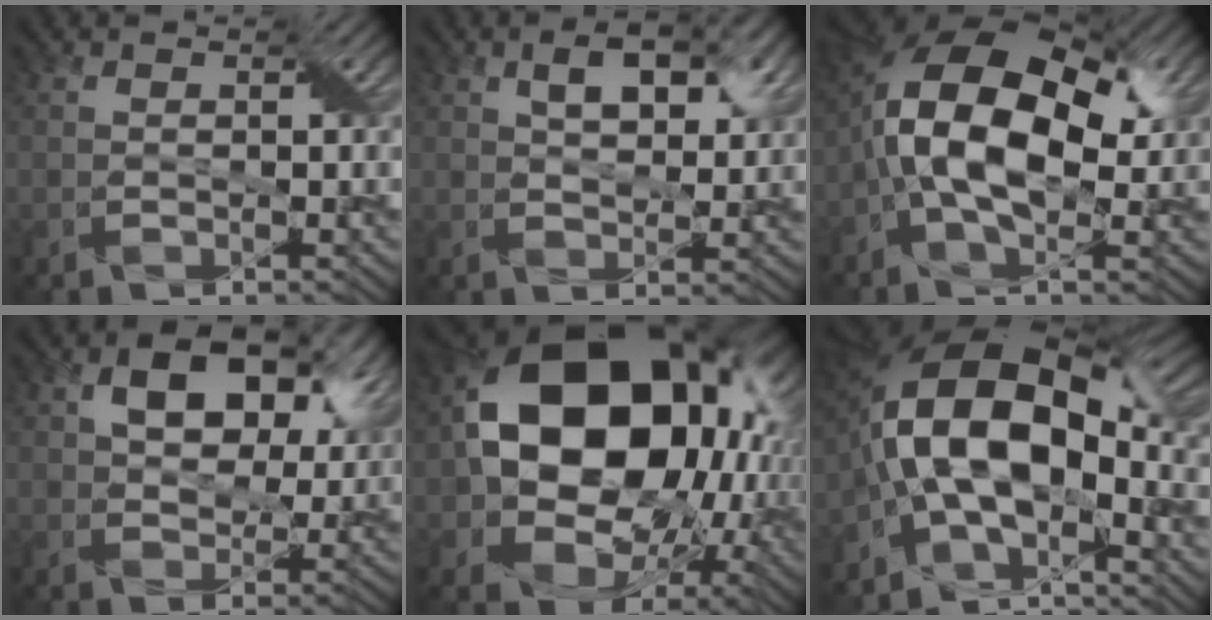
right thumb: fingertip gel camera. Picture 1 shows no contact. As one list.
[{"total": 5.9, "force": [2.8, 2.6, 4.4], "torque": [-0.080, 0.000, 0.046]}, {"total": 14.3, "force": [0.8, 7.2, 12.3], "torque": [-0.229, 0.022, -0.002]}, {"total": 9.6, "force": [4.2, 5.7, 6.4], "torque": [-0.117, 0.003, 0.068]}, {"total": 20.2, "force": [2.3, 15.2, 13.0], "torque": [-0.242, -0.030, 0.063]}, {"total": 15.8, "force": [-2.3, 8.0, 13.4], "torque": [-0.222, 0.020, -0.060]}]